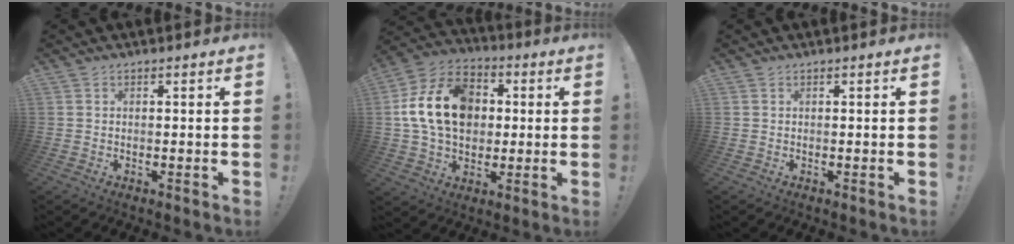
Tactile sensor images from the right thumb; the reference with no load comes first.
{"total": 19.7, "force": [2.9, 14.6, 12.9], "torque": [-0.217, 0.007, 0.059]}
{"total": 0.0}